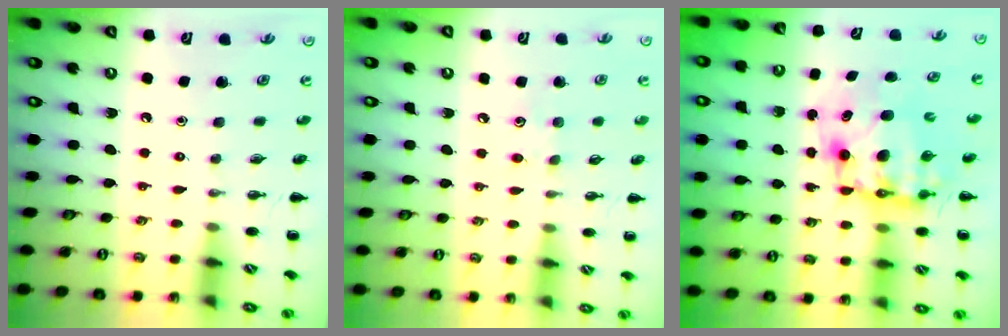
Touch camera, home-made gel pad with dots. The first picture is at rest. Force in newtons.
{"total": 5.4, "press": 5.2, "slide": 1.3}
{"total": 9.5, "press": 9.2, "slide": 2.4}